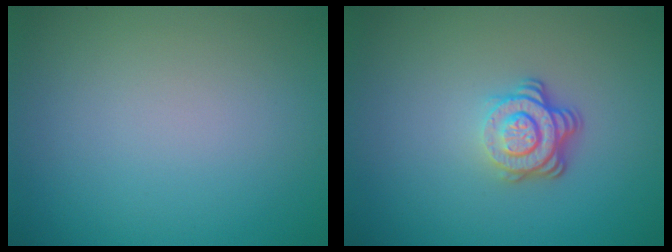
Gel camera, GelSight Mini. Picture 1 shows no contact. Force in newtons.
{"total": 3.9, "press": 2.7, "slide": 2.8}